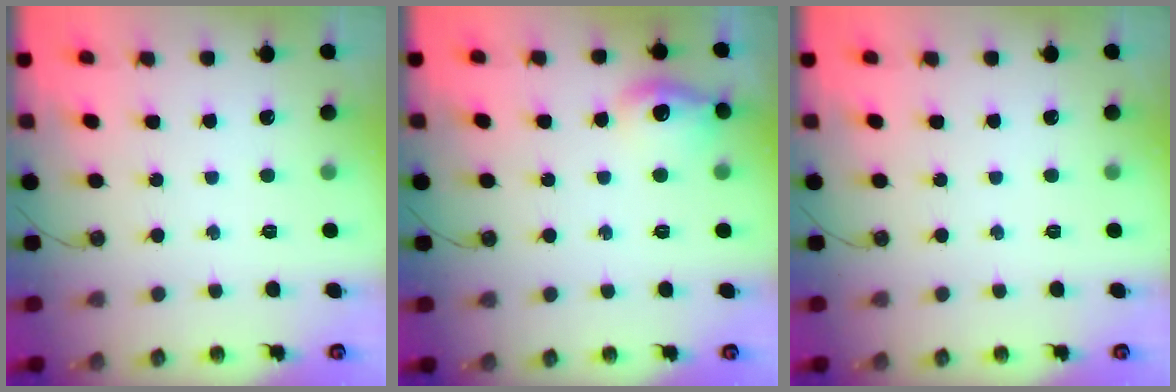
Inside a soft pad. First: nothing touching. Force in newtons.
{"total": 11.9, "press": 11.8, "slide": 1.0}
{"total": 0.0}